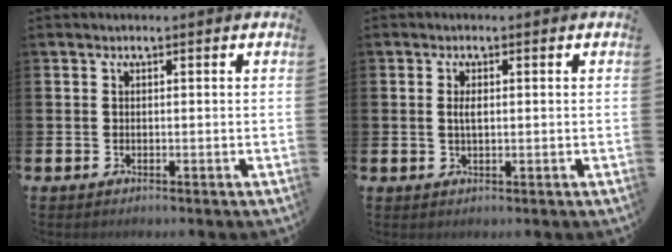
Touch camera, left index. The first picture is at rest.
{"total": 1.7, "force": [0.3, 0.7, 1.6], "torque": [-0.026, 0.002, 0.002]}